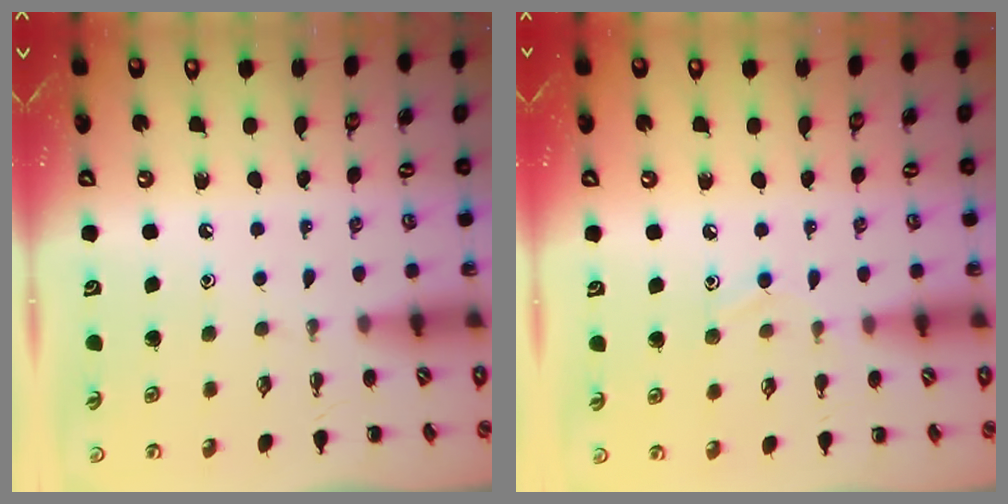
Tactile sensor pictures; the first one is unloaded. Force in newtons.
{"total": 7.2, "press": 6.8, "slide": 2.4}